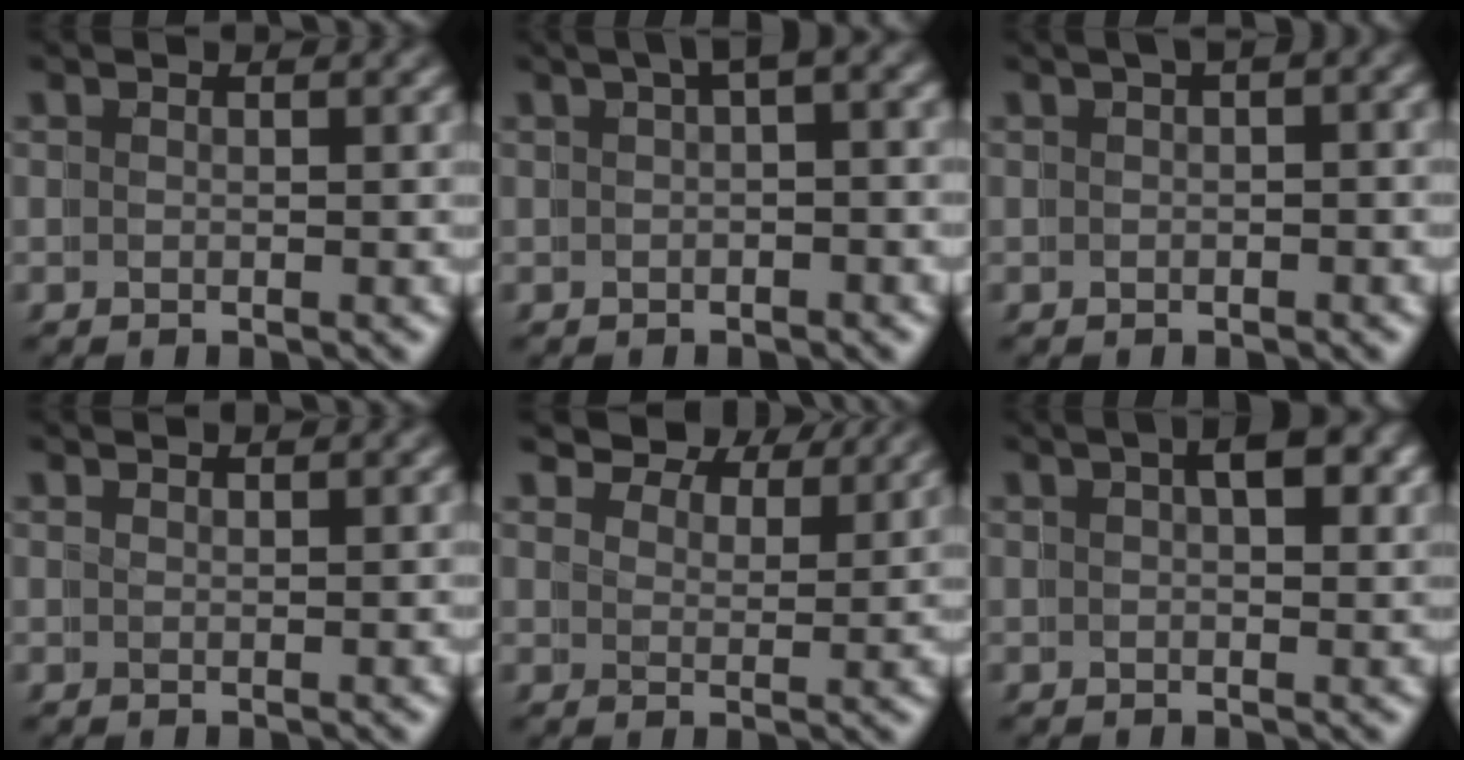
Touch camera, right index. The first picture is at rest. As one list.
[{"total": 2.2, "force": [0.7, 0.5, 2.0], "torque": [-0.013, 0.018, 0.006]}, {"total": 1.4, "force": [0.3, 0.8, 1.2], "torque": [-0.003, 0.015, -0.004]}, {"total": 1.1, "force": [0.9, -0.7, 0.0], "torque": [0.002, 0.001, 0.017]}, {"total": 5.4, "force": [5.3, 0.2, 0.9], "torque": [-0.007, 0.007, 0.081]}, {"total": 3.1, "force": [1.3, 0.6, 2.7], "torque": [-0.022, 0.013, 0.017]}]